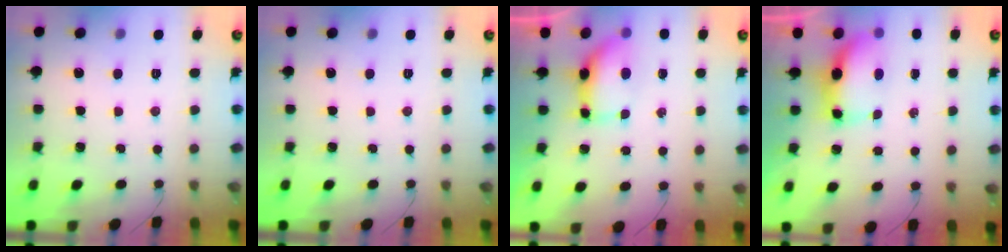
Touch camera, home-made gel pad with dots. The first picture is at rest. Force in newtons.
{"total": 0.0}
{"total": 6.9, "press": 6.9, "slide": 0.9}
{"total": 7.2, "press": 7.2, "slide": 0.5}